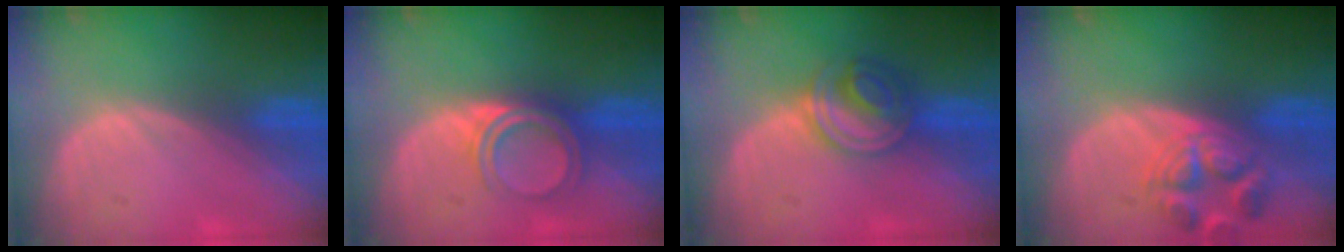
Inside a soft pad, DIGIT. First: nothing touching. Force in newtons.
{"total": 4.9, "press": 4.4, "slide": 2.2}
{"total": 5.8, "press": 5.5, "slide": 1.9}
{"total": 6.9, "press": 6.3, "slide": 2.8}